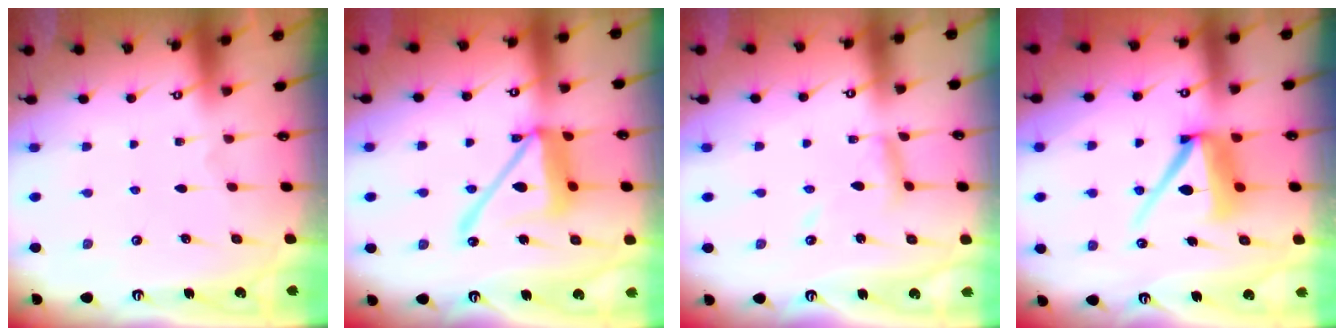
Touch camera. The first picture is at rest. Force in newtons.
{"total": 15.5, "press": 15.3, "slide": 1.8}
{"total": 9.0, "press": 8.9, "slide": 0.6}
{"total": 11.4, "press": 11.4, "slide": 1.3}